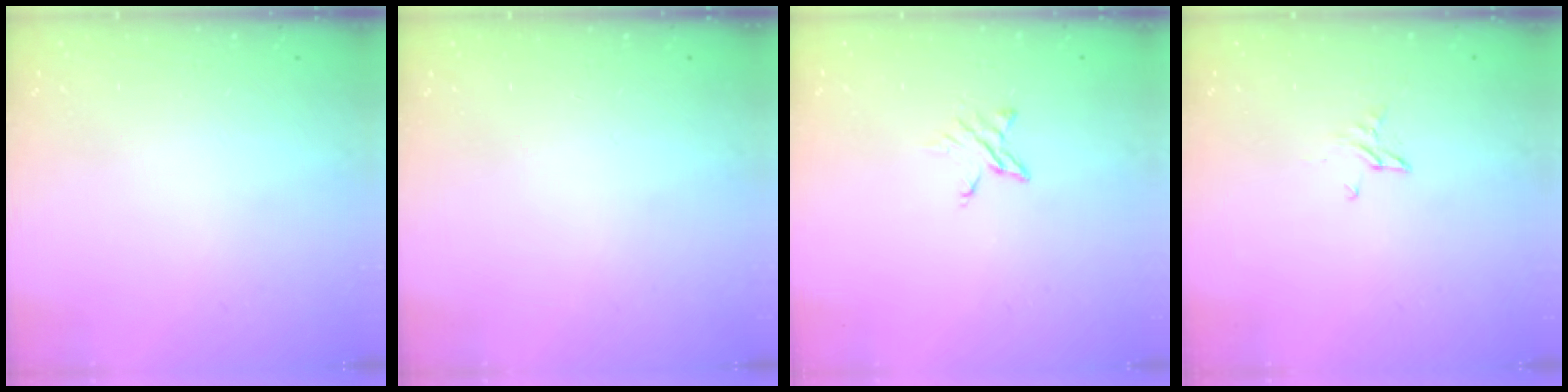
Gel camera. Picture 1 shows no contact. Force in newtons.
{"total": 0.0}
{"total": 3.7, "press": 3.7, "slide": 0.4}
{"total": 2.6, "press": 2.6, "slide": 0.3}